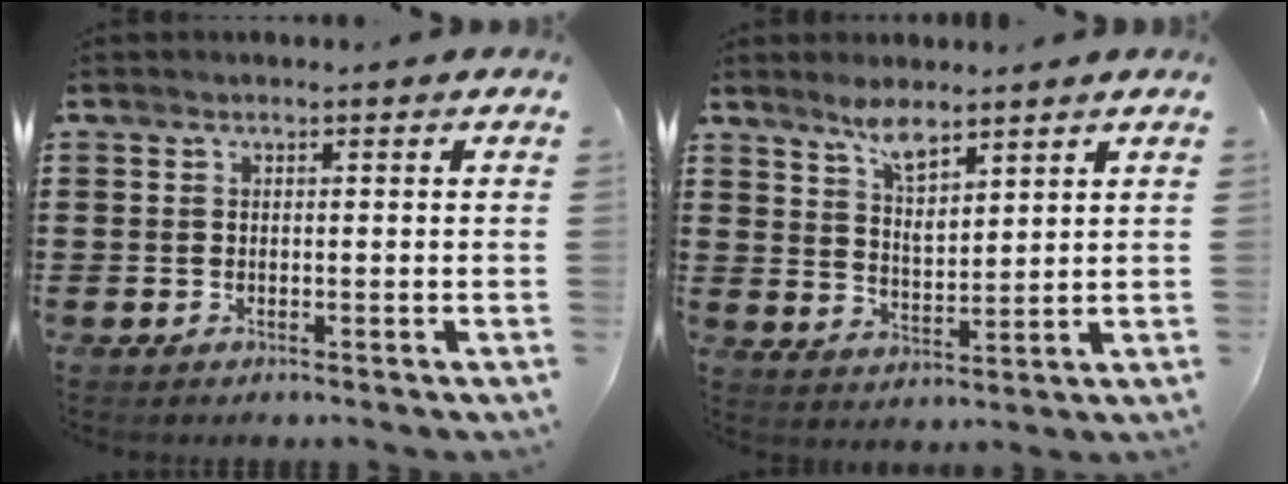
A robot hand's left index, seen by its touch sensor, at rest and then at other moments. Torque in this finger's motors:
{"motor_torque": [0.72, 0.41, 0.19, 0.07]}